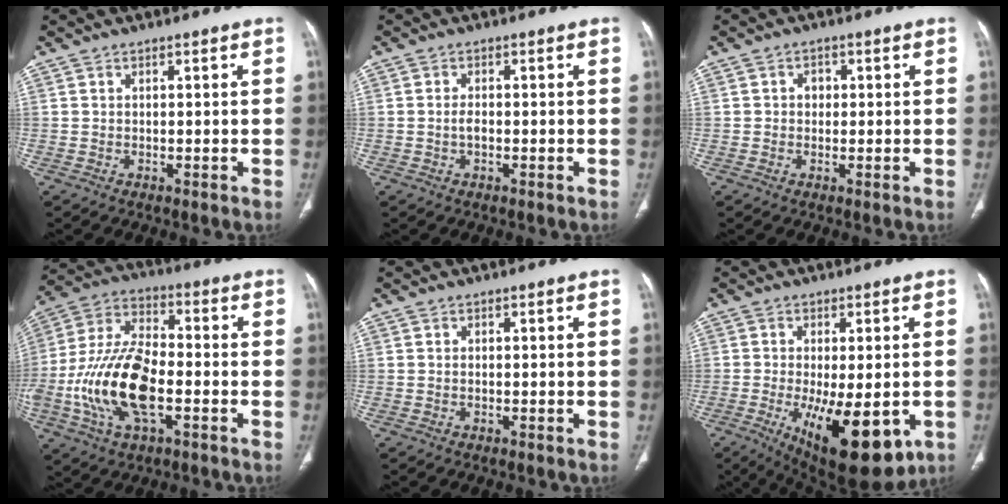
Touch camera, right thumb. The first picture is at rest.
{"total": 1.5, "force": [-0.4, 0.8, 1.2], "torque": [-0.024, 0.004, -0.007]}
{"total": 1.9, "force": [0.1, 1.7, 1.0], "torque": [-0.003, 0.004, -0.001]}
{"total": 18.8, "force": [-4.8, 9.1, 15.8], "torque": [-0.329, 0.026, -0.087]}
{"total": 0.0}
{"total": 16.8, "force": [-5.6, 6.7, 14.3], "torque": [-0.201, -0.018, -0.064]}